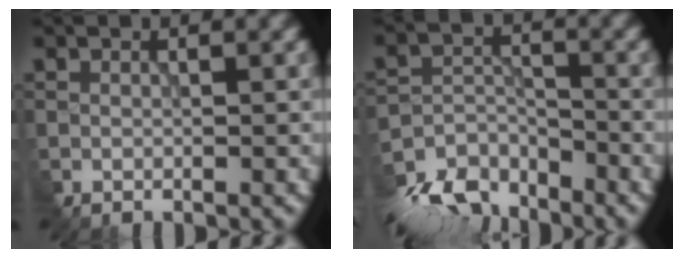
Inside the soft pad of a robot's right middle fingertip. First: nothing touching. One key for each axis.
{"total": 7.7, "fx": -6.6, "fy": 3.0, "fz": 2.5, "tx": -0.050, "ty": -0.015, "tz": -0.121}